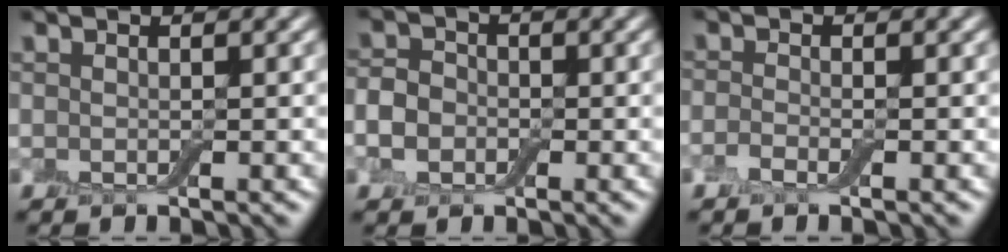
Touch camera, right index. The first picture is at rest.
{"total": 2.9, "force": [-0.8, 2.4, 1.5], "torque": [-0.026, -0.001, -0.024]}
{"total": 1.2, "force": [-0.7, 0.5, 0.8], "torque": [-0.020, 0.000, -0.019]}